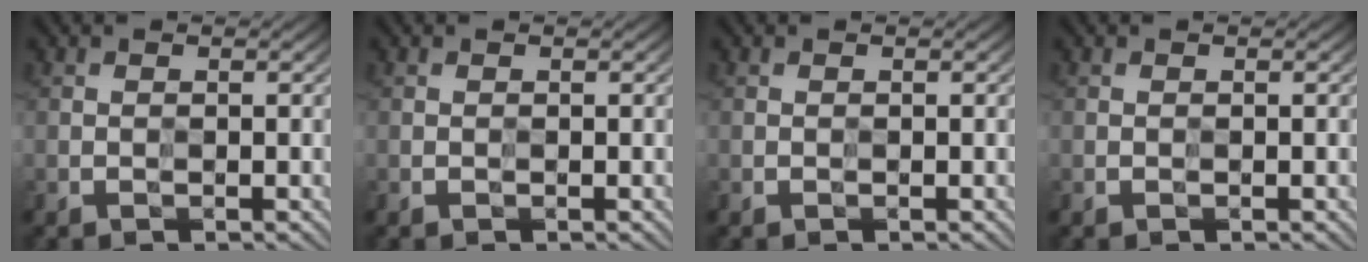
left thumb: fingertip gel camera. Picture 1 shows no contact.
{"total": 0.0}
{"total": 0.0}
{"total": 0.0}